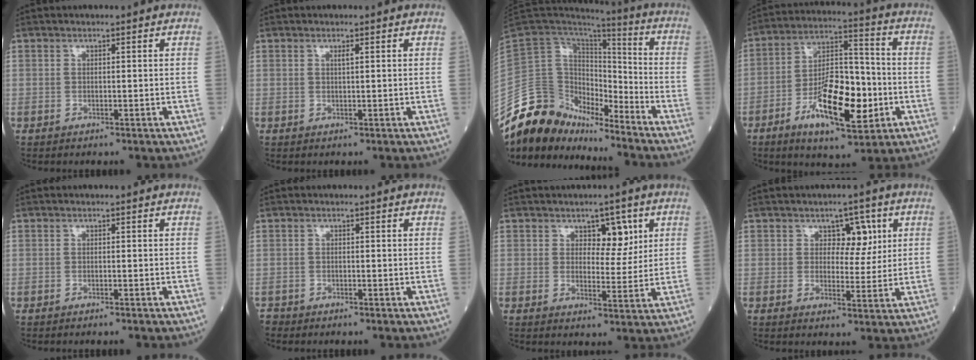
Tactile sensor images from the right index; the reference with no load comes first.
{"total": 0.6, "force": [0.3, 0.0, 0.6], "torque": [-0.013, 0.000, 0.005]}
{"total": 13.8, "force": [-12.2, 6.0, 2.2], "torque": [-0.036, 0.073, -0.221]}
{"total": 14.5, "force": [-4.8, 4.9, 12.8], "torque": [-0.232, 0.005, -0.076]}
{"total": 1.7, "force": [-1.5, -0.1, 0.7], "torque": [-0.012, 0.000, -0.019]}
{"total": 1.2, "force": [-1.1, 0.4, -0.2], "torque": [0.000, -0.001, -0.022]}
{"total": 4.7, "force": [2.2, 2.5, 3.3], "torque": [-0.037, 0.002, 0.032]}
{"total": 4.5, "force": [1.8, 2.8, 3.1], "torque": [-0.034, 0.006, 0.025]}